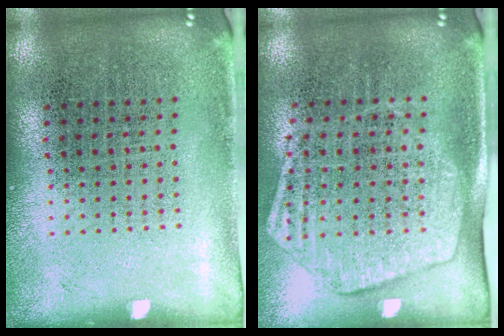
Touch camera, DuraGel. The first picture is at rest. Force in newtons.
{"total": 1.8, "press": 1.5, "slide": 0.8}